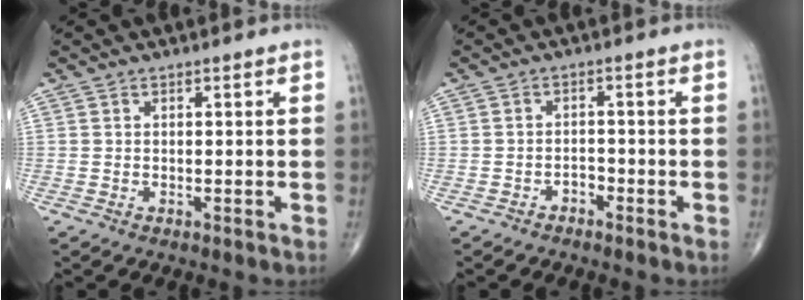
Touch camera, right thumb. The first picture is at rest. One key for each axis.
{"total": 1.7, "fx": -1.4, "fy": 0.9, "fz": 0.6, "tx": -0.003, "ty": 0.010, "tz": -0.026}